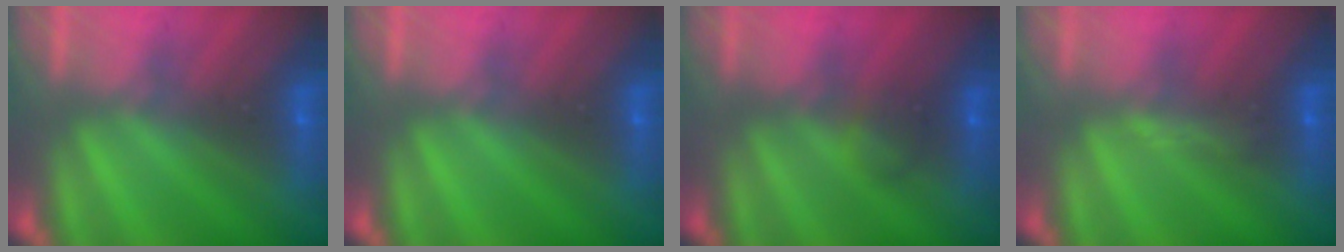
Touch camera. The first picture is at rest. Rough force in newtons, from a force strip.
{"total": 0.0}
{"total": 2.2}
{"total": 2.9}